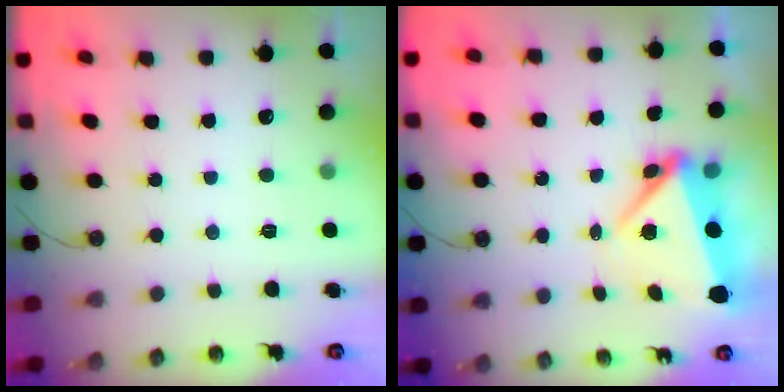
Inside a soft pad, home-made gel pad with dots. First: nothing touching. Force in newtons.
{"total": 6.4, "press": 6.1, "slide": 1.9}